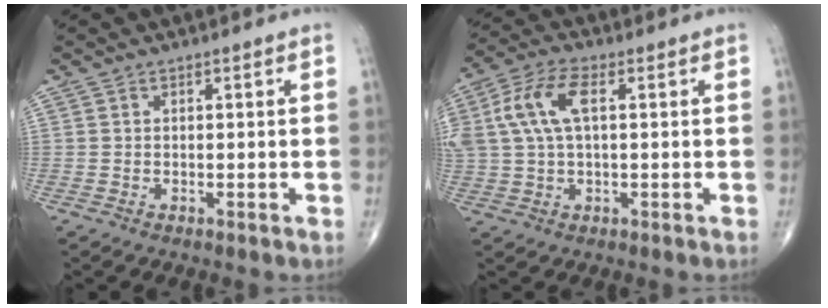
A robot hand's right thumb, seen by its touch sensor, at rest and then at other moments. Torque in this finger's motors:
{"motor_torque": [0.29, 0.58, 1.37, 0.37, 0.43]}